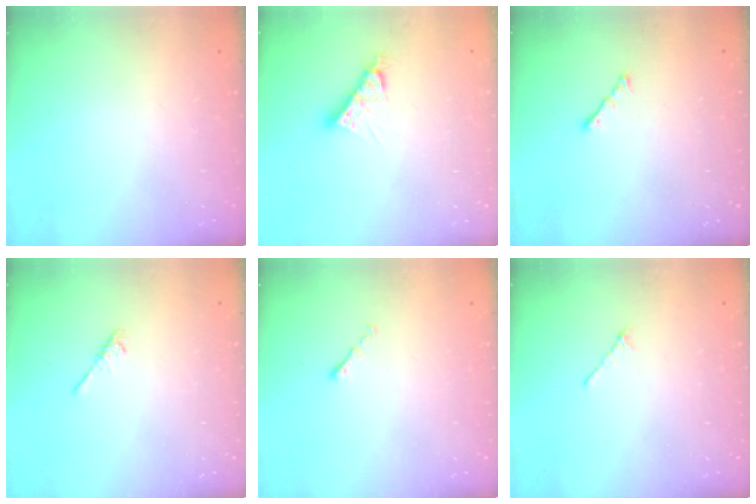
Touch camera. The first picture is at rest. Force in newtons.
{"total": 5.9, "press": 5.9, "slide": 0.5}
{"total": 1.7, "press": 1.6, "slide": 0.6}
{"total": 1.9, "press": 1.8, "slide": 0.5}
{"total": 0.6, "press": 0.5, "slide": 0.2}
{"total": 0.8, "press": 0.7, "slide": 0.4}